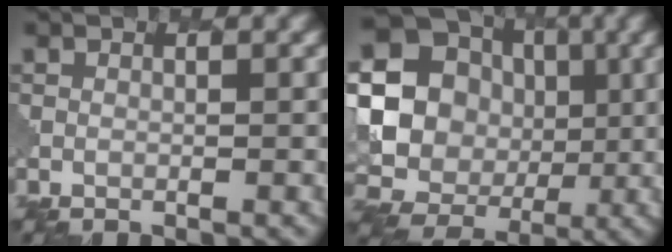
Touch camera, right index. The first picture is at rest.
{"total": 22.3, "force": [-0.1, 21.3, 6.5], "torque": [-0.156, 0.000, -0.048]}